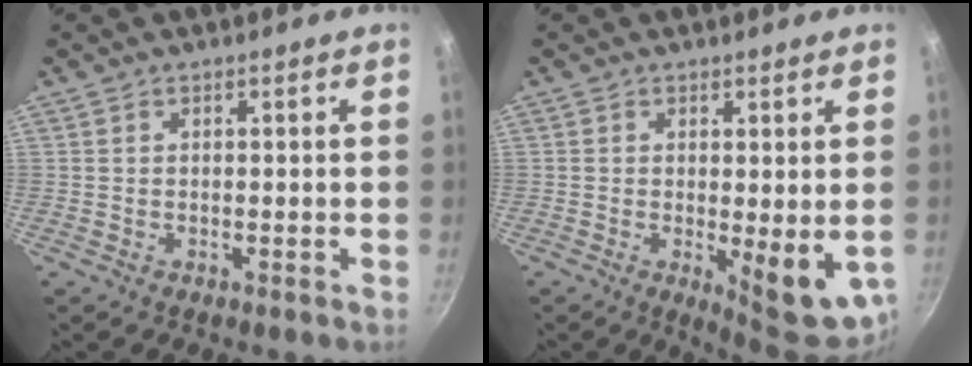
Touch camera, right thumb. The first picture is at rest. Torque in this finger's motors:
{"motor_torque": [1.68, 1.47, 1.24, -0.50, 0.27]}